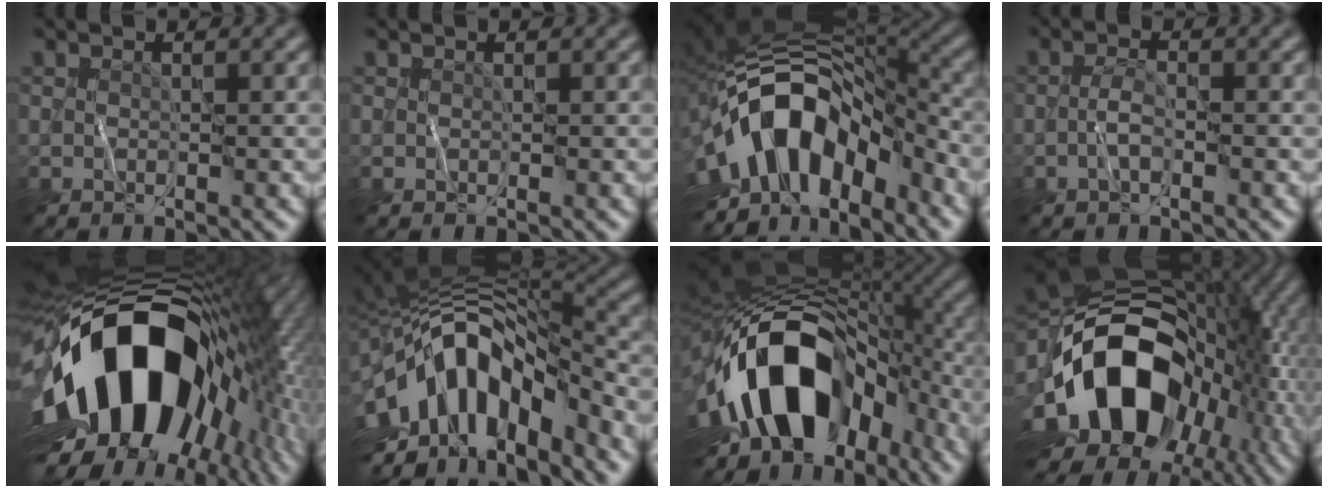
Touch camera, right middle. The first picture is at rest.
{"total": 0.0}
{"total": 13.0, "force": [-4.9, 7.5, 9.3], "torque": [-0.151, 0.011, -0.092]}
{"total": 1.5, "force": [-0.5, 0.5, 1.3], "torque": [-0.024, 0.005, -0.016]}
{"total": 19.1, "force": [-2.1, 12.3, 14.5], "torque": [-0.249, 0.000, -0.041]}
{"total": 13.3, "force": [-4.1, 6.9, 10.7], "torque": [-0.171, 0.016, -0.079]}
{"total": 17.2, "force": [-4.4, 10.9, 12.5], "torque": [-0.212, -0.007, -0.074]}
{"total": 17.7, "force": [-4.0, 12.8, 11.5], "torque": [-0.200, -0.006, -0.077]}